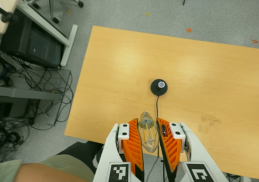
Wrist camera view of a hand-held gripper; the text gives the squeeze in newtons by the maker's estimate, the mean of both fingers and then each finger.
{"total": 21.1, "left": 24.1, "right": 18.2}